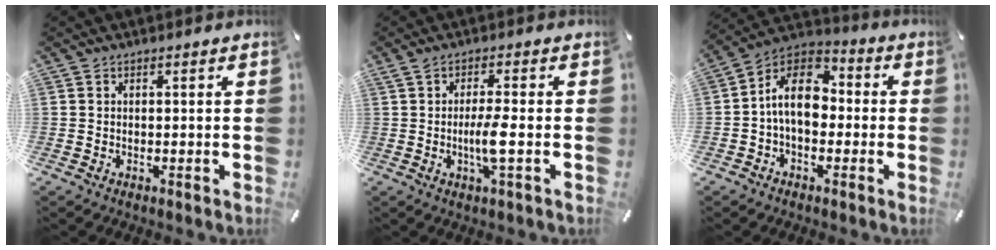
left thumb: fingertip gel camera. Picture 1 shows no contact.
{"total": 6.3, "force": [-0.9, 0.5, 6.2], "torque": [-0.114, -0.007, -0.019]}
{"total": 11.9, "force": [-0.4, 8.1, 8.7], "torque": [-0.176, 0.014, -0.007]}